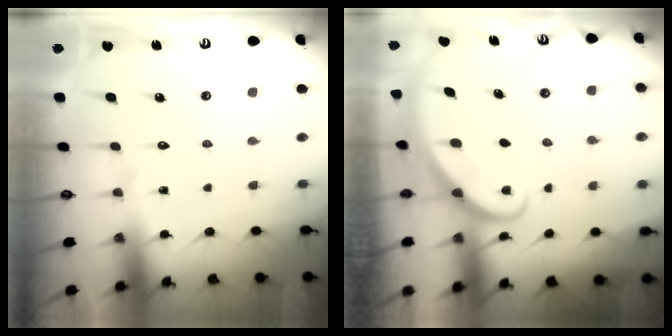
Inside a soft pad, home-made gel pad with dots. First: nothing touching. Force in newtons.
{"total": 2.3, "press": 2.3, "slide": 0.1}